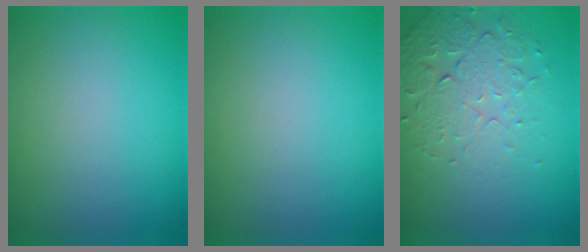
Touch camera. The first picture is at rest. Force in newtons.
{"total": 0.0}
{"total": 5.1, "press": 3.5, "slide": 3.7}